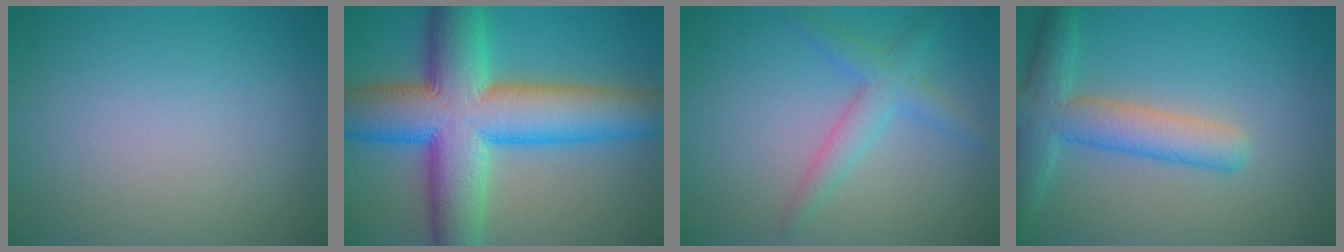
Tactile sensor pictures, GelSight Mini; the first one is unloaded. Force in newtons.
{"total": 13.9, "press": 13.9, "slide": 0.5}
{"total": 2.1, "press": 2.1, "slide": 0.1}
{"total": 5.1, "press": 5.1, "slide": 0.2}